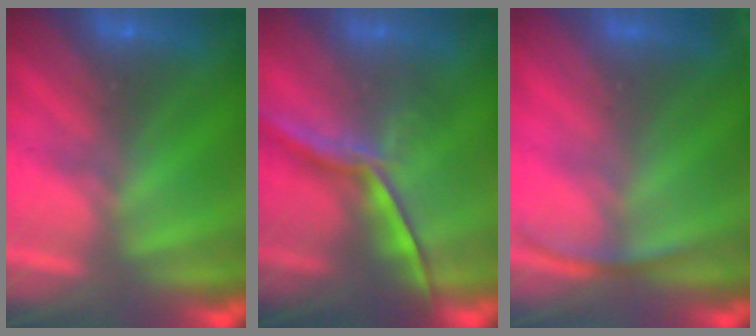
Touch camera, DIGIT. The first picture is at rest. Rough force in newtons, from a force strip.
{"total": 1.4}
{"total": 2.5}